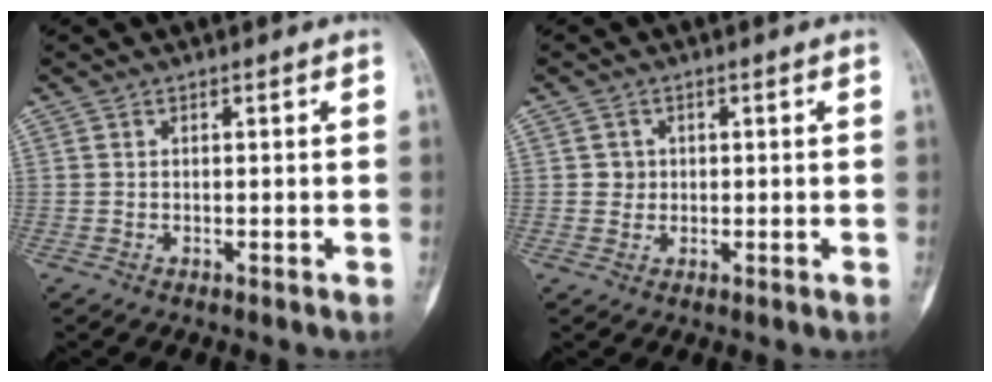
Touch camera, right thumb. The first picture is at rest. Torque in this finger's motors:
{"motor_torque": [0.33, 0.12, 0.04, -0.14, 0.03]}